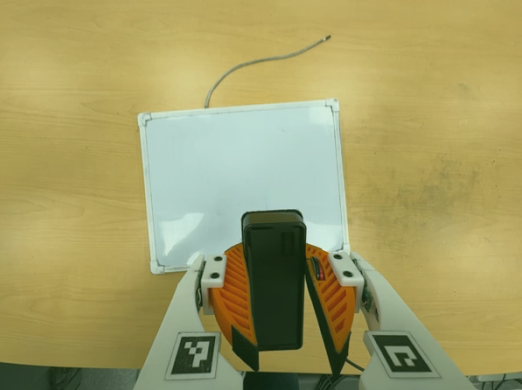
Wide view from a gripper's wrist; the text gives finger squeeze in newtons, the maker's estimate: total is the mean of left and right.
{"total": 9.2, "left": 9.3, "right": 9.2}